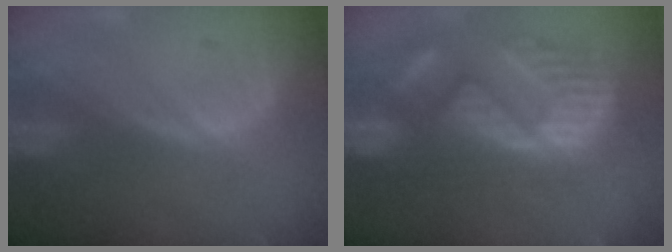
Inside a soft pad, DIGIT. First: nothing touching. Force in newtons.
{"total": 10.7, "press": 10.4, "slide": 2.5}